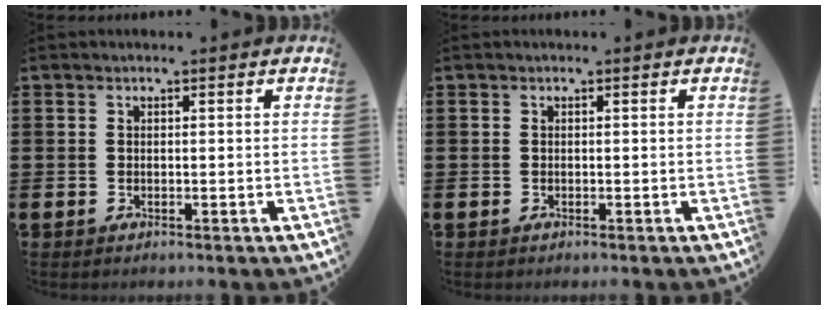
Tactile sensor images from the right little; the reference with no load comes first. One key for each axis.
{"total": 0.0}